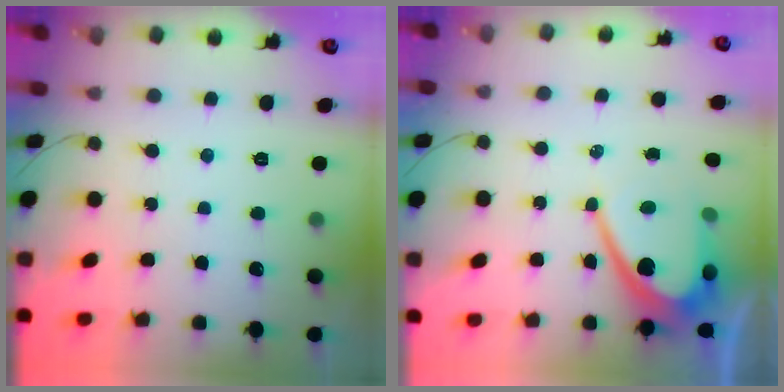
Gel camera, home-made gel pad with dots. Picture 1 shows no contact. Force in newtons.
{"total": 12.2, "press": 12.2, "slide": 1.1}